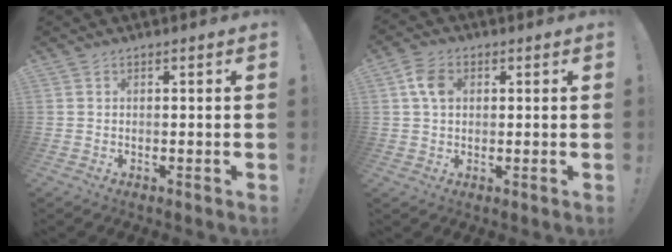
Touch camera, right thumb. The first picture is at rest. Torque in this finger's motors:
{"motor_torque": [-0.04, 0.08, 0.54, -0.32, -0.03]}